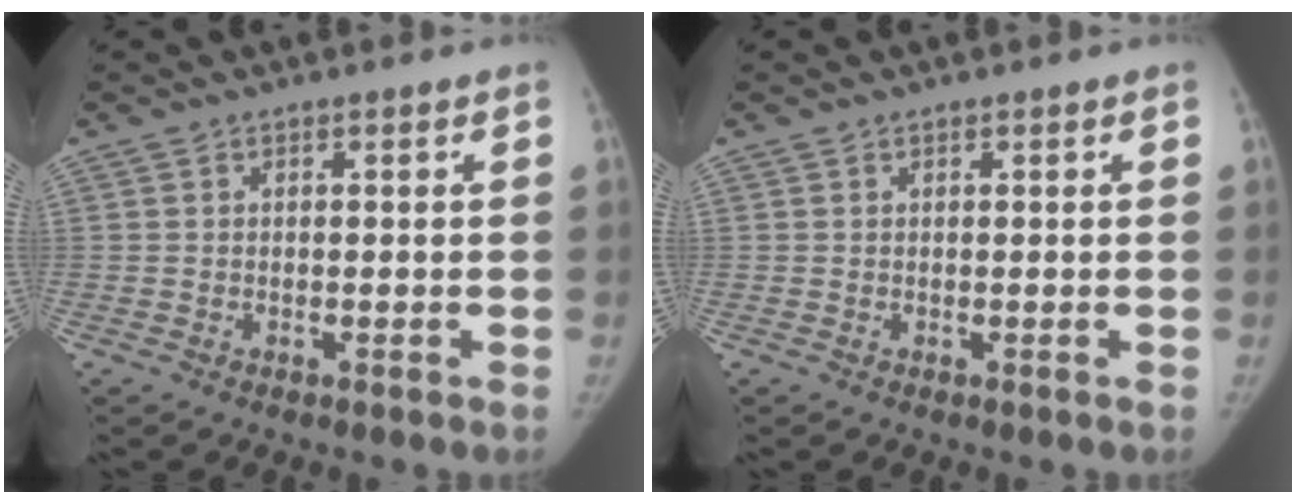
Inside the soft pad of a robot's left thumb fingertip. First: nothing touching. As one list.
[{"total": 0.0}]